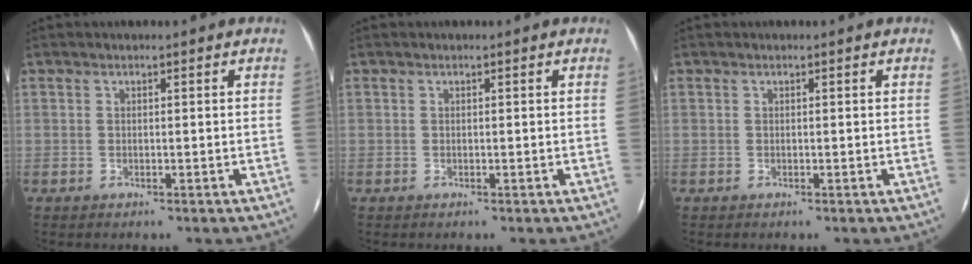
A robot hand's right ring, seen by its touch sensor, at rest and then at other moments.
{"total": 0.0}
{"total": 0.0}